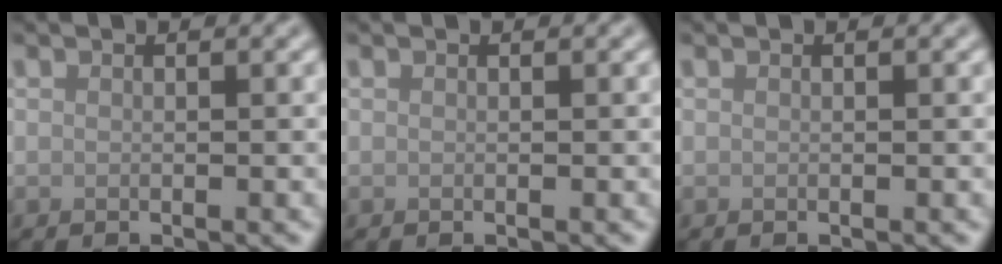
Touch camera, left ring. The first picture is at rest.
{"total": 0.0}
{"total": 0.0}